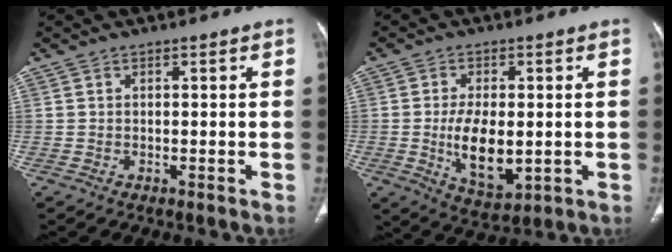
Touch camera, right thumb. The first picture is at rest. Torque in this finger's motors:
{"motor_torque": [3.50, 1.51, 1.40, -1.37, 0.40]}